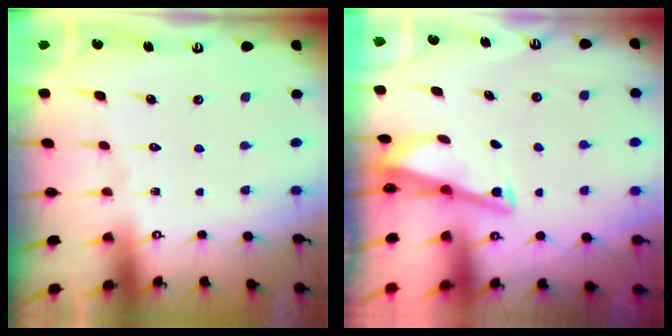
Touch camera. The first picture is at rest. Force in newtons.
{"total": 2.9, "press": 2.9, "slide": 0.4}